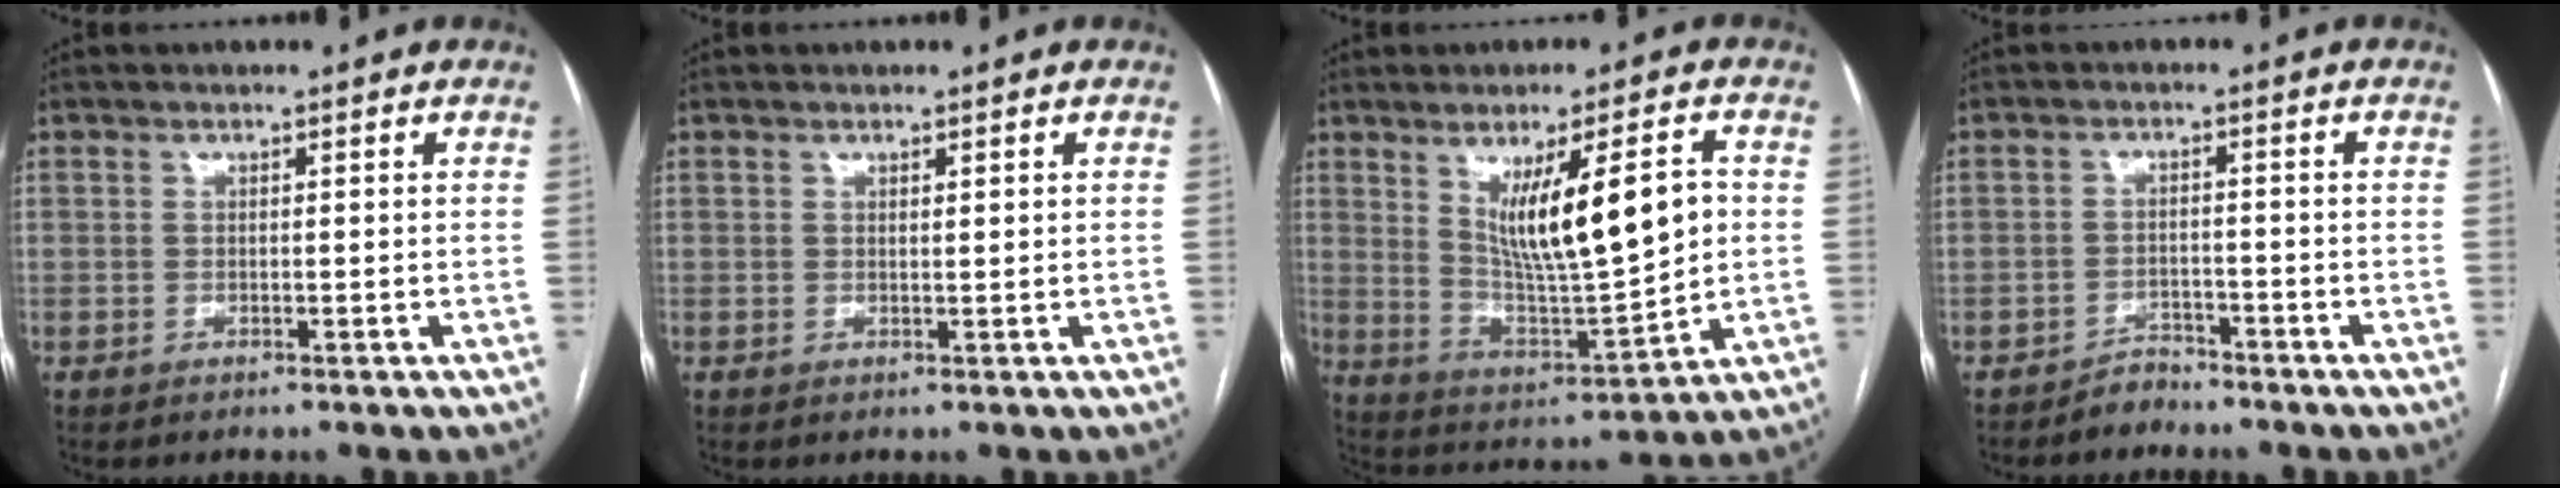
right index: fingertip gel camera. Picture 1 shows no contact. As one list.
[{"total": 0.5, "force": [0.3, 0.0, 0.4], "torque": [-0.007, -0.001, 0.005]}, {"total": 14.9, "force": [3.3, 2.7, 14.3], "torque": [-0.239, -0.007, 0.066]}, {"total": 2.5, "force": [-2.3, 0.9, -0.3], "torque": [0.009, 0.001, -0.038]}]